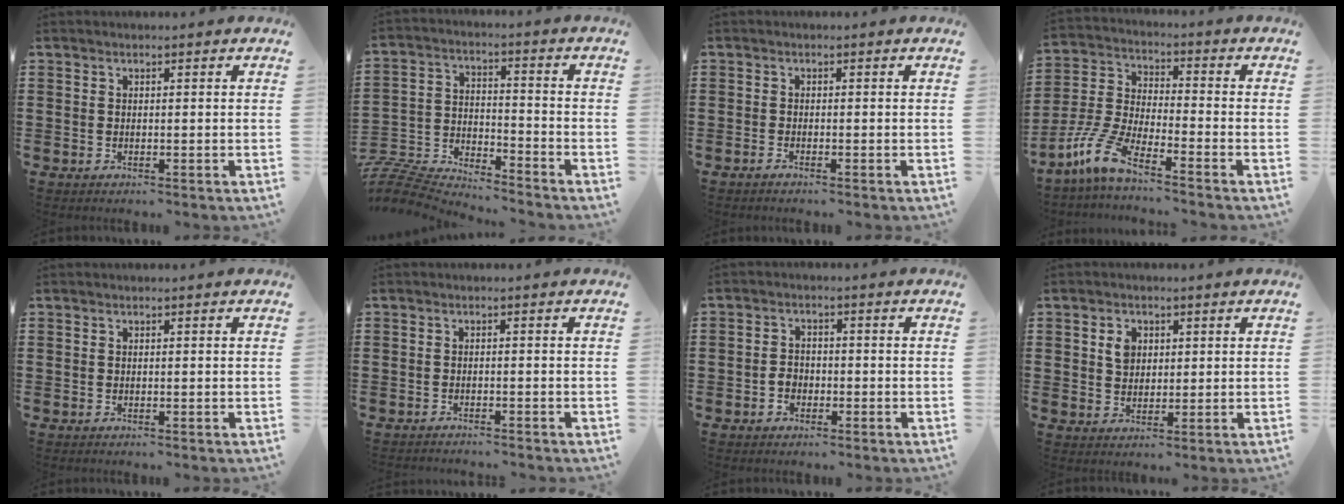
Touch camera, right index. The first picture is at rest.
{"total": 7.2, "force": [-7.1, 0.6, 0.7], "torque": [-0.039, -0.007, -0.151]}
{"total": 0.9, "force": [-0.8, -0.2, 0.3], "torque": [-0.005, -0.005, -0.016]}
{"total": 7.8, "force": [-6.4, 0.8, 4.3], "torque": [-0.128, -0.014, -0.136]}
{"total": 0.0}
{"total": 1.3, "force": [-1.3, -0.2, 0.0], "torque": [-0.003, -0.001, -0.026]}
{"total": 2.6, "force": [-1.1, 2.0, 1.2], "torque": [-0.028, 0.004, -0.022]}
{"total": 3.2, "force": [1.0, 2.5, 1.7], "torque": [-0.042, 0.011, 0.018]}